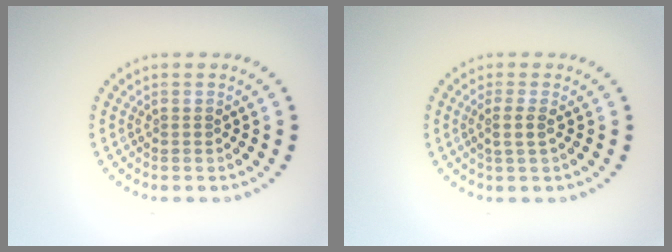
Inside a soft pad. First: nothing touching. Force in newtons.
{"total": 1.5, "press": 1.3, "slide": 0.8}